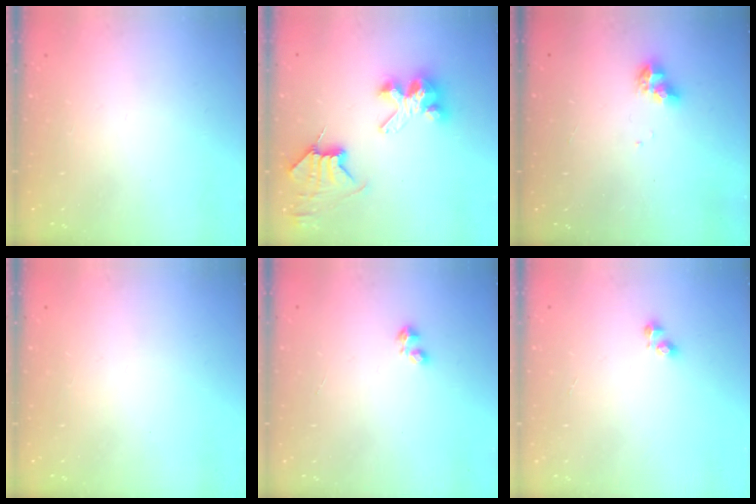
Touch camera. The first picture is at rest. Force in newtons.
{"total": 8.6, "press": 8.5, "slide": 1.1}
{"total": 7.4, "press": 7.3, "slide": 1.0}
{"total": 0.0}
{"total": 1.5, "press": 1.5, "slide": 0.3}
{"total": 2.6, "press": 2.6, "slide": 0.4}